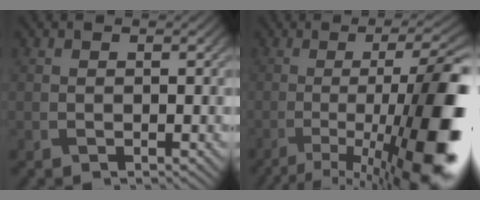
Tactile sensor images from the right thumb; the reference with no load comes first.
{"total": 17.4, "force": [-6.0, 4.6, 15.7], "torque": [-0.196, 0.010, -0.086]}